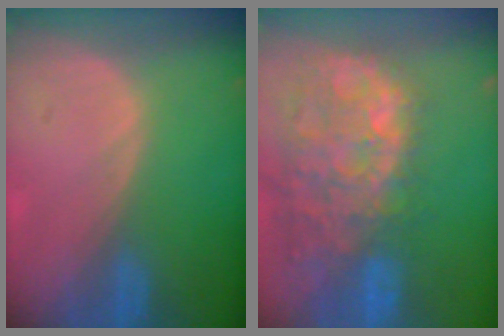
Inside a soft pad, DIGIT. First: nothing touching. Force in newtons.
{"total": 14.6, "press": 11.8, "slide": 8.7}